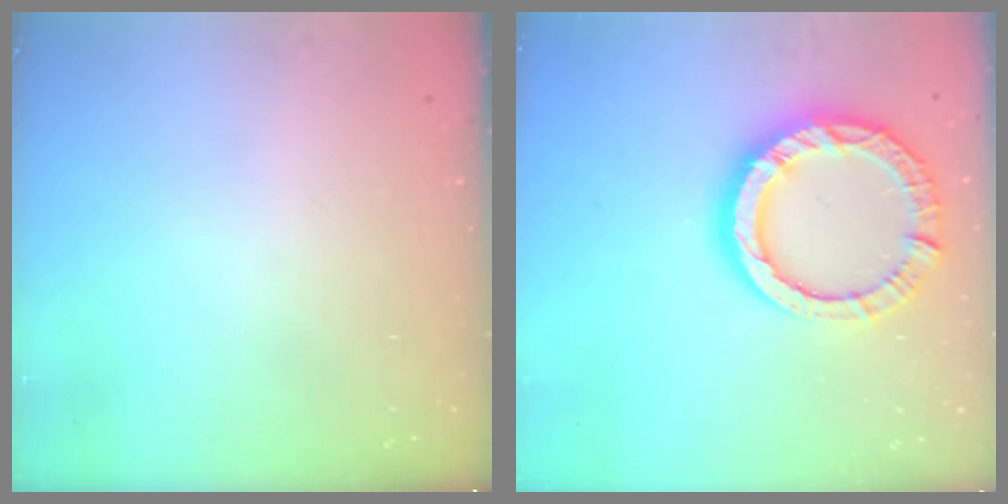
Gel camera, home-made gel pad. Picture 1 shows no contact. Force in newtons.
{"total": 14.8, "press": 14.7, "slide": 1.6}